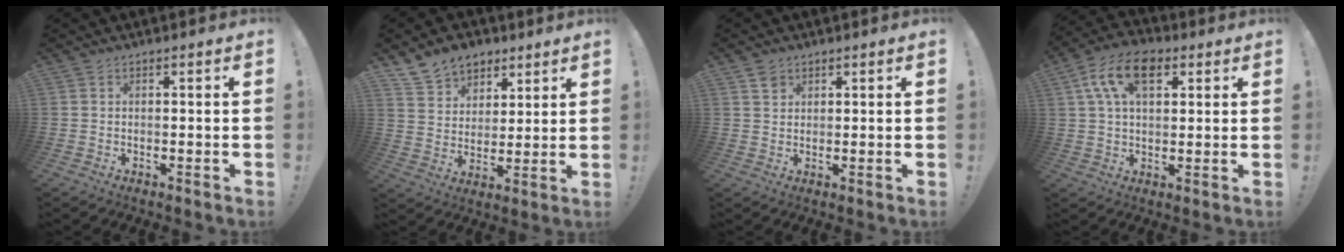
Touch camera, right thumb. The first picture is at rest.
{"total": 11.7, "force": [7.9, 8.2, 2.7], "torque": [-0.051, -0.051, 0.157]}
{"total": 2.6, "force": [1.7, 1.9, 0.5], "torque": [0.003, -0.010, 0.029]}
{"total": 13.4, "force": [5.1, 7.7, 9.6], "torque": [-0.158, 0.003, 0.098]}